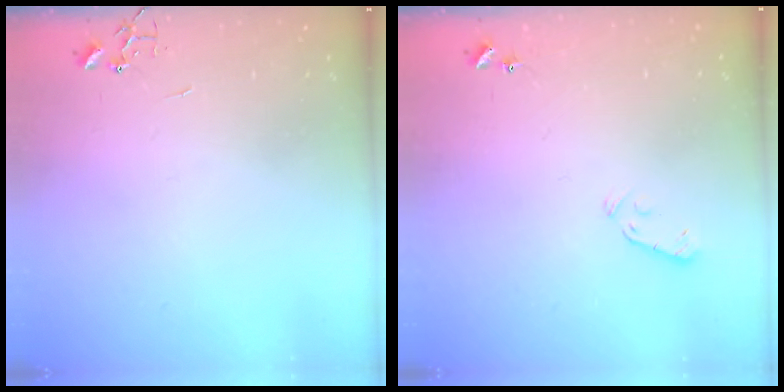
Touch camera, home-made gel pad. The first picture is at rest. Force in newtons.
{"total": 3.8, "press": 3.7, "slide": 0.7}